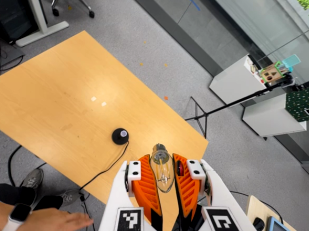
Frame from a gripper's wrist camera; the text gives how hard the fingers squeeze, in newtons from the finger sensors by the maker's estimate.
{"total": 20.9, "left": 25.7, "right": 16.1}